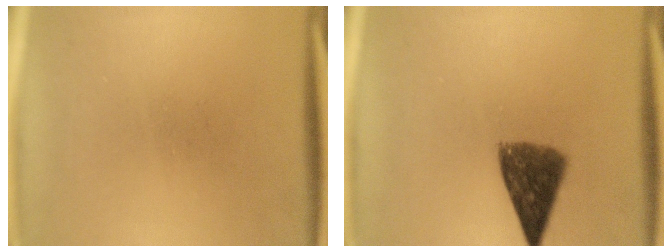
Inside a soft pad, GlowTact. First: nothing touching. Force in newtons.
{"total": 8.1}